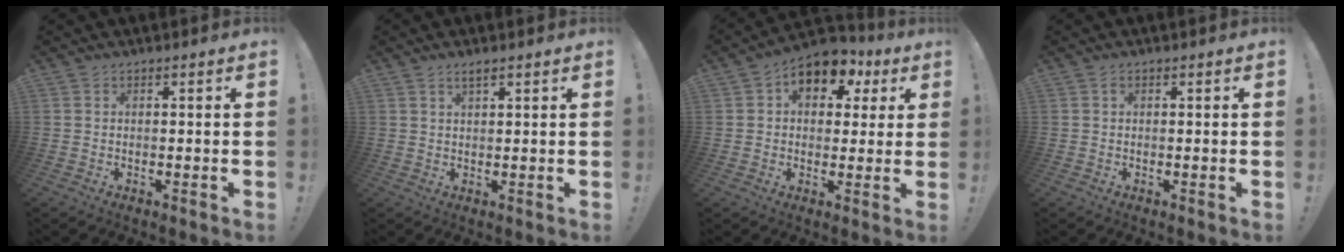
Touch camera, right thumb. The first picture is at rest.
{"total": 2.2, "force": [1.5, 0.5, 1.6], "torque": [-0.025, -0.004, 0.026]}
{"total": 8.9, "force": [3.4, 6.8, 4.7], "torque": [-0.055, -0.012, 0.066]}
{"total": 0.6, "force": [0.0, 0.3, 0.4], "torque": [-0.009, 0.004, -0.001]}